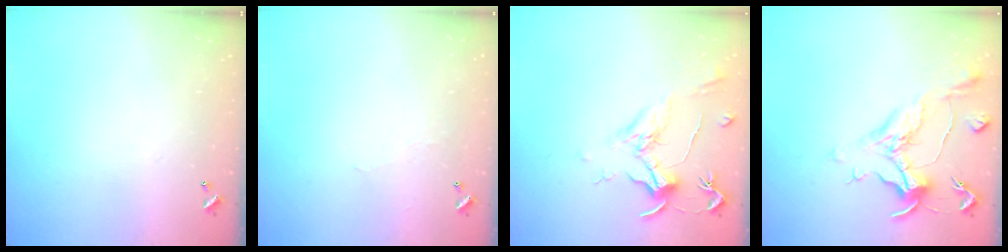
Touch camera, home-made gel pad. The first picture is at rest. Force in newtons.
{"total": 1.7, "press": 1.7, "slide": 0.4}
{"total": 2.0, "press": 1.8, "slide": 0.8}
{"total": 1.6, "press": 1.5, "slide": 0.6}